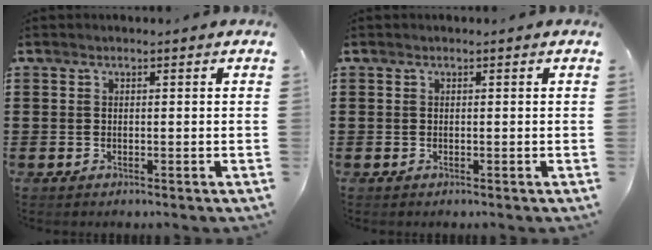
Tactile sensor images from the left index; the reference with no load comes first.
{"total": 0.0}